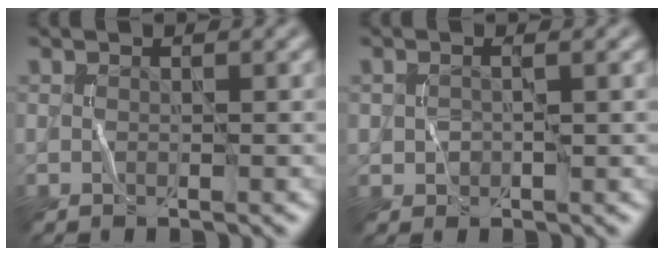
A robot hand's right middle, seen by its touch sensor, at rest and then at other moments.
{"total": 0.9, "force": [0.1, 0.8, 0.5], "torque": [-0.009, -0.001, 0.003]}